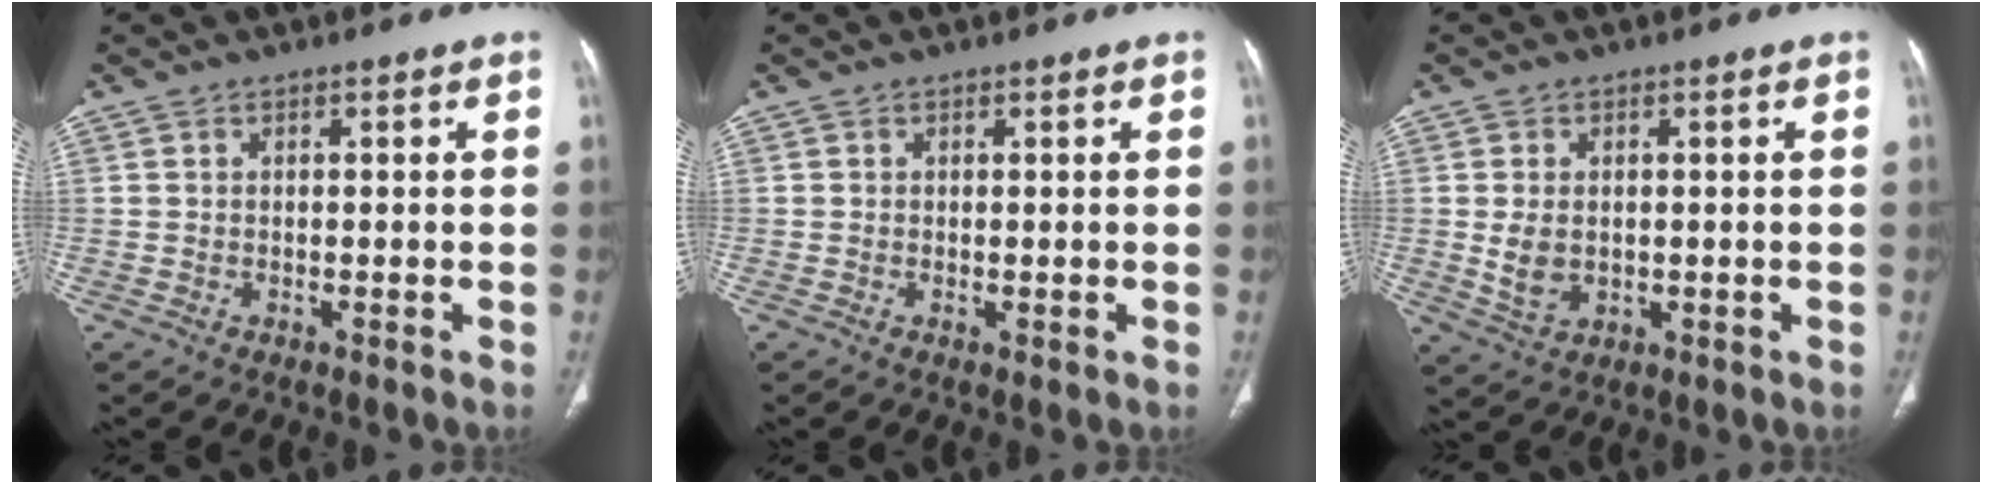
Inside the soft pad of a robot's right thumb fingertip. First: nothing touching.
{"total": 0.5, "force": [0.0, 0.2, 0.5], "torque": [-0.011, -0.004, 0.001]}
{"total": 5.0, "force": [0.1, 3.6, 3.5], "torque": [-0.059, -0.004, 0.013]}